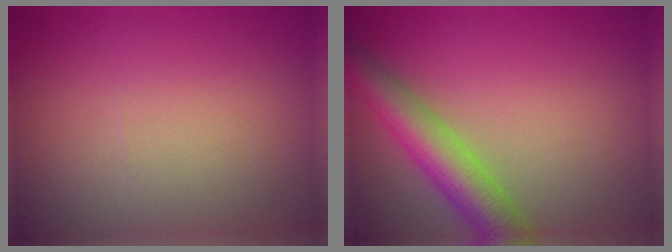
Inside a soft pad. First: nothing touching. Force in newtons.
{"total": 5.9, "press": 5.9, "slide": 0.2}